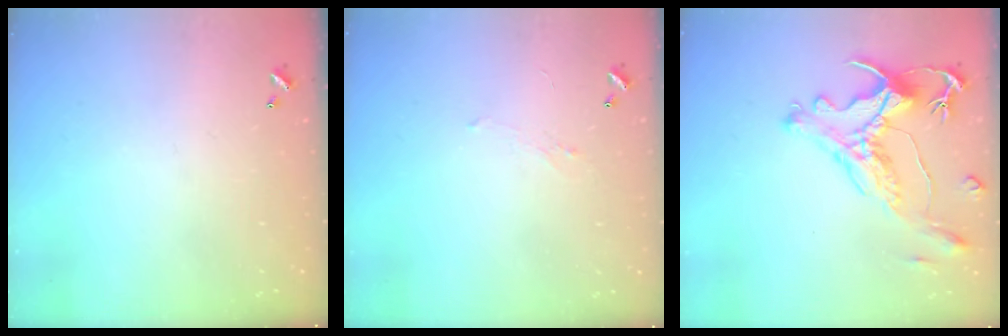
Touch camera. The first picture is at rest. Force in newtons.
{"total": 1.3, "press": 1.1, "slide": 0.7}
{"total": 1.9, "press": 1.4, "slide": 1.2}